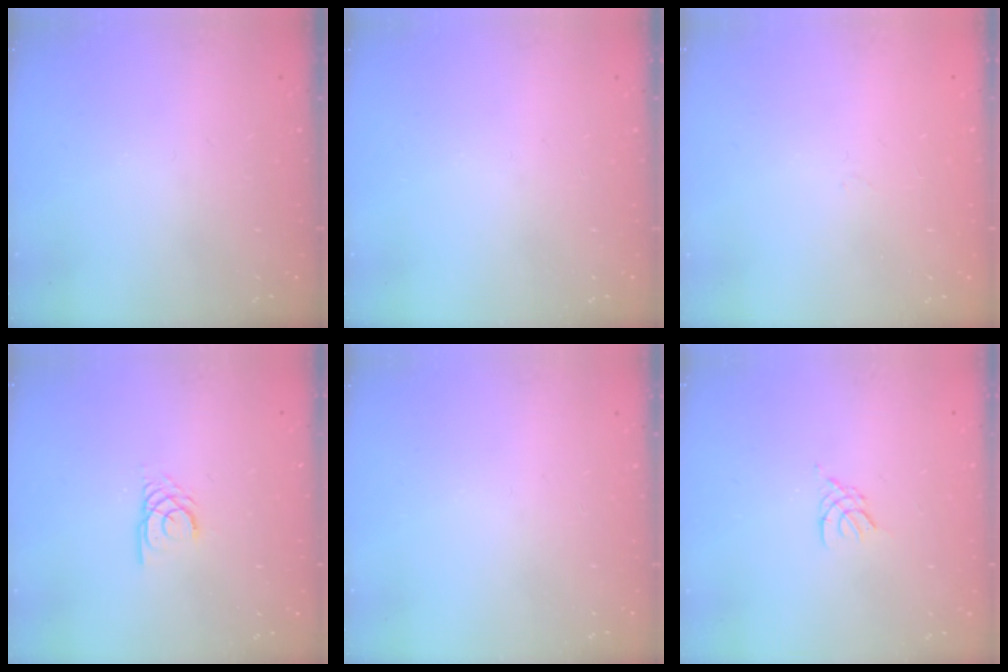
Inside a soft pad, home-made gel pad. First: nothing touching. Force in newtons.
{"total": 0.0}
{"total": 0.9, "press": 0.9, "slide": 0.2}
{"total": 2.3, "press": 2.3, "slide": 0.1}
{"total": 0.0}
{"total": 2.4, "press": 2.3, "slide": 0.5}